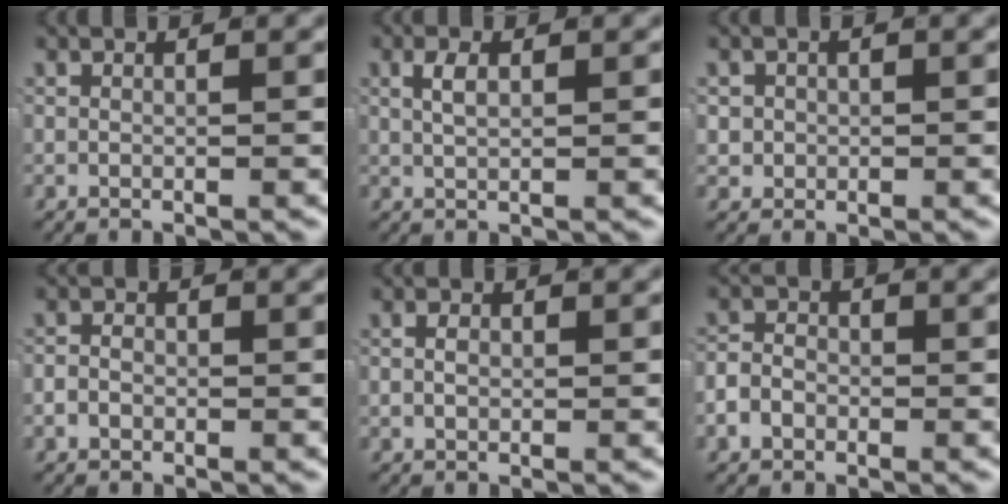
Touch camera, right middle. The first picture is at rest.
{"total": 1.6, "force": [0.6, 0.3, 1.4], "torque": [-0.025, -0.001, 0.014]}
{"total": 2.6, "force": [0.2, 2.4, 0.8], "torque": [-0.022, -0.003, 0.004]}
{"total": 1.7, "force": [-0.6, 1.4, 0.7], "torque": [-0.014, 0.001, -0.013]}
{"total": 0.9, "force": [0.1, 0.6, 0.7], "torque": [-0.012, -0.001, 0.005]}
{"total": 3.0, "force": [-1.1, 2.4, 1.4], "torque": [-0.023, 0.001, -0.024]}